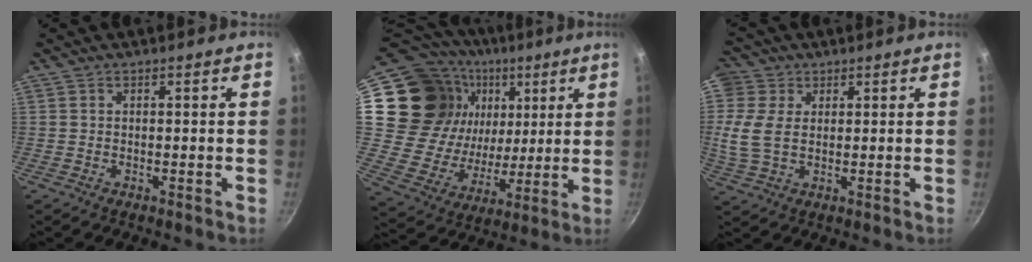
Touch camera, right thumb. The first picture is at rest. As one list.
[{"total": 25.1, "force": [9.3, 19.2, 13.3], "torque": [-0.227, -0.007, 0.179]}, {"total": 8.6, "force": [1.5, 6.4, 5.7], "torque": [-0.106, -0.003, 0.022]}]